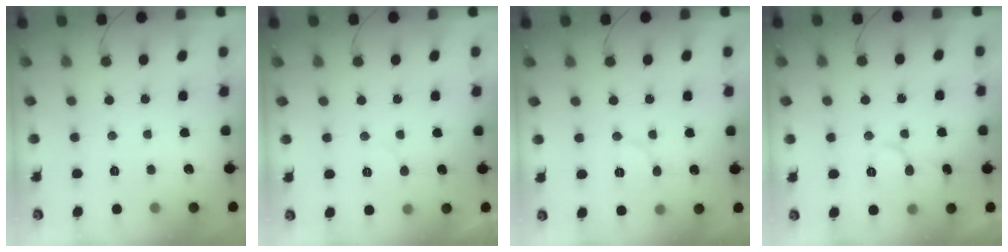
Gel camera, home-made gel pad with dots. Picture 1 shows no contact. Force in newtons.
{"total": 4.7, "press": 4.7, "slide": 0.5}
{"total": 7.0, "press": 7.0, "slide": 0.5}
{"total": 9.9, "press": 9.8, "slide": 1.0}